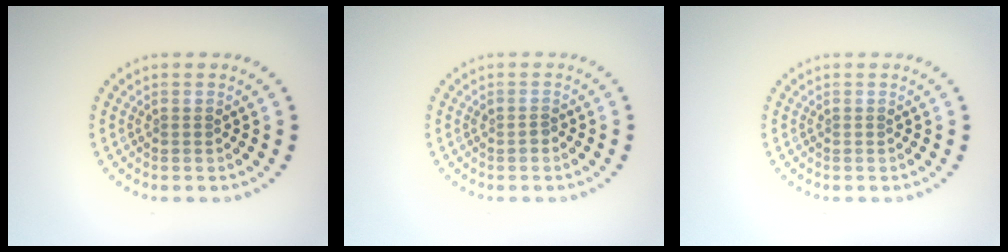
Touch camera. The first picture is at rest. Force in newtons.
{"total": 0.6, "press": 0.6, "slide": 0.2}
{"total": 0.0}